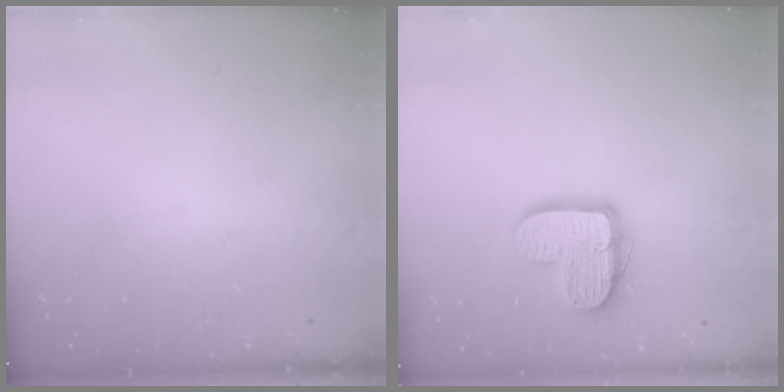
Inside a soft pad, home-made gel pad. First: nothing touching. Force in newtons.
{"total": 12.6, "press": 12.6, "slide": 0.9}